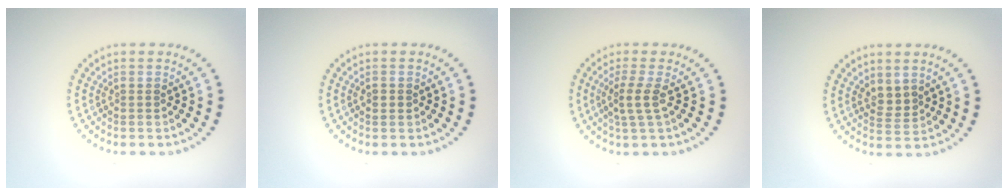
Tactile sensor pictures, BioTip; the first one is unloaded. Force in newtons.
{"total": 1.0, "press": 1.0, "slide": 0.1}
{"total": 2.2, "press": 1.7, "slide": 1.4}
{"total": 1.8, "press": 1.4, "slide": 1.1}